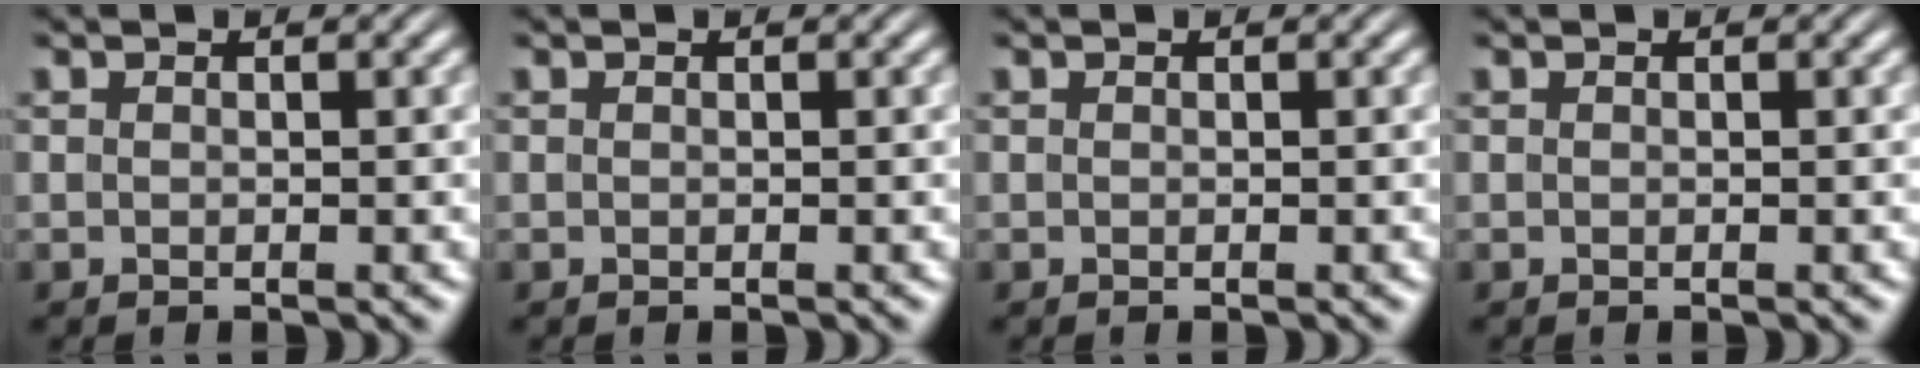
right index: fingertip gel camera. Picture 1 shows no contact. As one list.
[{"total": 0.0}, {"total": 0.0}, {"total": 0.0}]